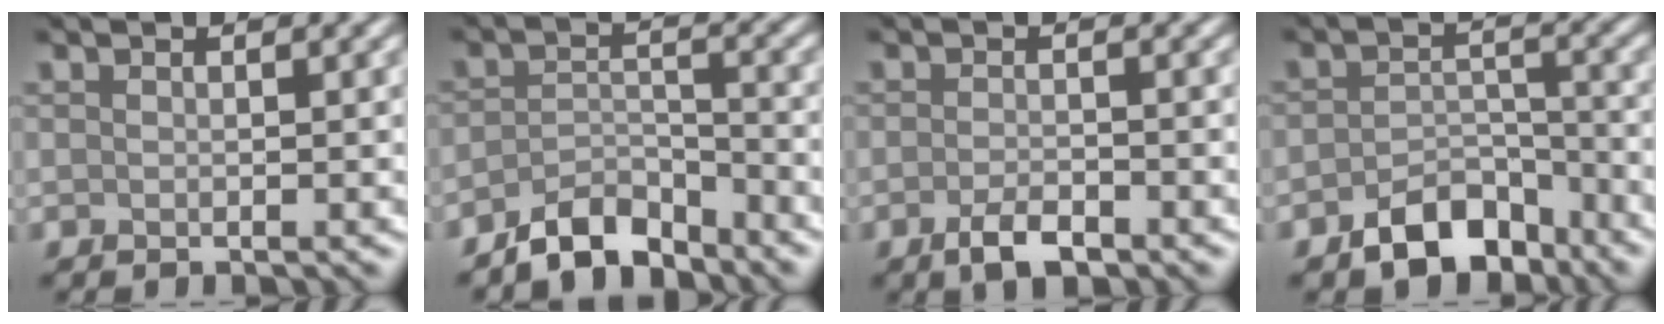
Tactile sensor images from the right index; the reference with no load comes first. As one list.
[{"total": 4.3, "force": [-3.6, 1.5, 1.6], "torque": [-0.026, 0.002, -0.071]}, {"total": 2.6, "force": [-1.6, 1.0, 1.8], "torque": [-0.036, -0.001, -0.031]}, {"total": 5.5, "force": [-3.8, 3.0, 2.6], "torque": [-0.033, -0.001, -0.068]}]